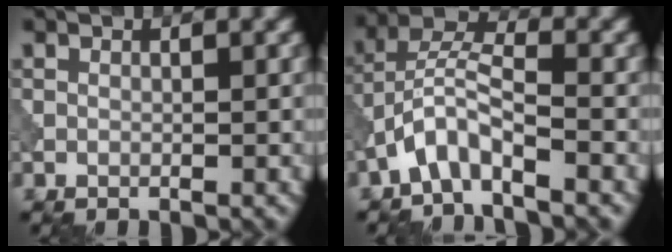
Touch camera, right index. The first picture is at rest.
{"total": 4.3, "force": [-2.8, 1.0, 3.1], "torque": [-0.063, 0.013, -0.065]}